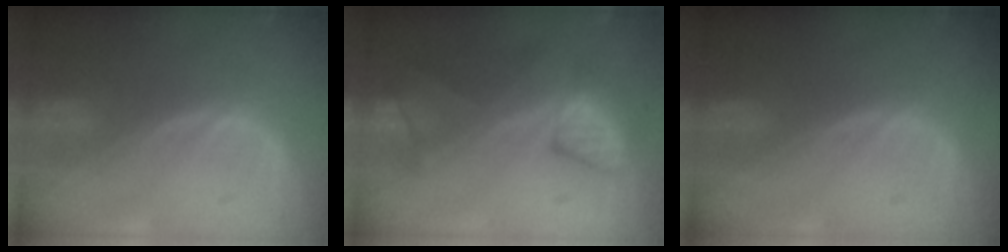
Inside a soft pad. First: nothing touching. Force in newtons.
{"total": 8.0, "press": 7.7, "slide": 2.2}
{"total": 0.0}